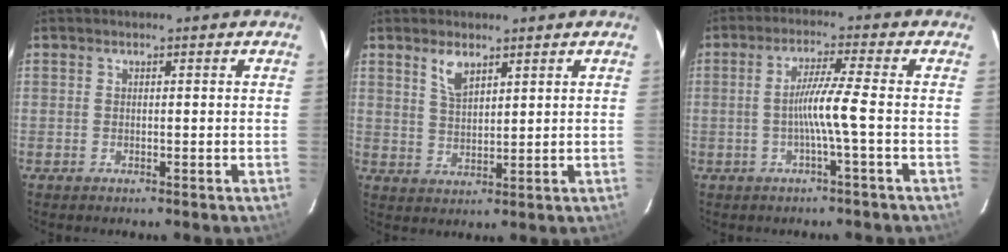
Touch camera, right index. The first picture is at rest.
{"total": 4.5, "force": [2.9, 1.8, 2.8], "torque": [-0.054, 0.001, 0.058]}
{"total": 5.6, "force": [-1.4, -1.5, 5.2], "torque": [-0.109, -0.001, -0.025]}